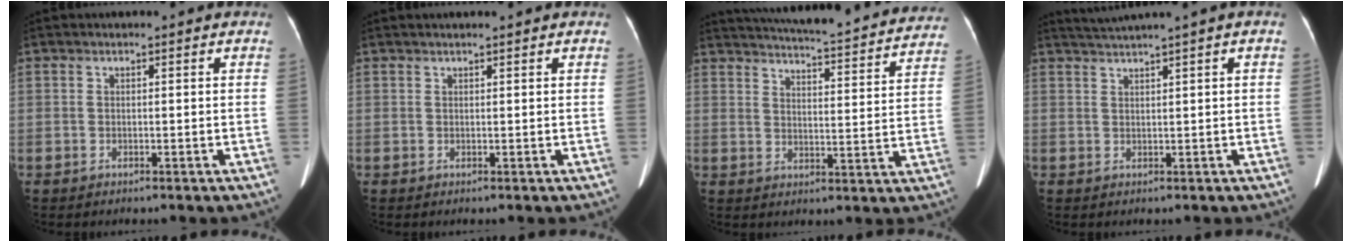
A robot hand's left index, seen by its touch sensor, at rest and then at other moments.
{"total": 1.8, "force": [1.5, 0.1, 0.9], "torque": [-0.009, 0.016, 0.021]}
{"total": 26.3, "force": [24.1, 3.6, 9.8], "torque": [-0.159, -0.044, 0.292]}
{"total": 1.9, "force": [1.6, -0.7, 0.9], "torque": [-0.018, 0.011, 0.041]}